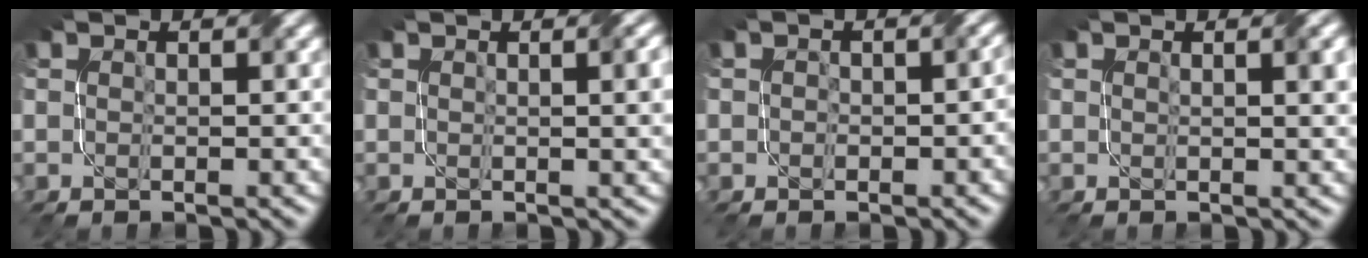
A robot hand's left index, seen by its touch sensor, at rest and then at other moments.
{"total": 3.7, "force": [0.7, 1.3, 3.4], "torque": [-0.027, 0.010, 0.008]}
{"total": 2.1, "force": [0.0, 1.4, 1.6], "torque": [-0.015, 0.001, 0.000]}
{"total": 2.7, "force": [0.9, 0.8, 2.4], "torque": [-0.023, 0.006, 0.012]}